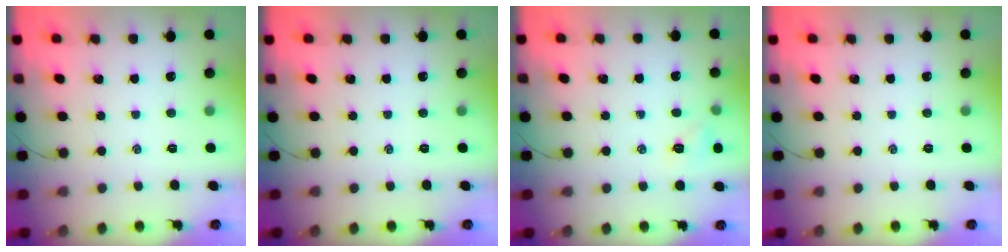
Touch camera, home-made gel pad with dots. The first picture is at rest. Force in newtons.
{"total": 0.0}
{"total": 6.1, "press": 5.9, "slide": 1.2}
{"total": 0.0}